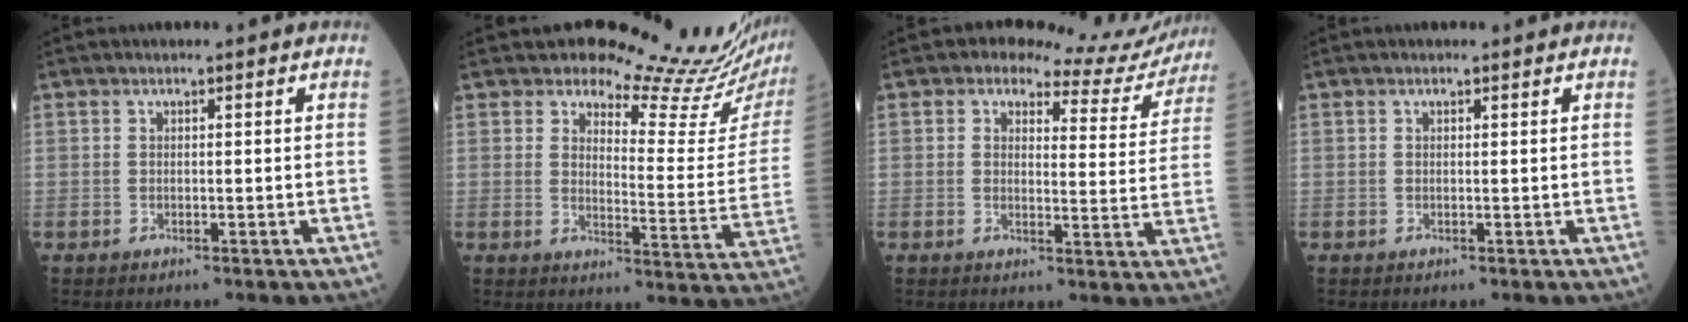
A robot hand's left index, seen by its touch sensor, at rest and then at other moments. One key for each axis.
{"total": 16.9, "fx": 16.5, "fy": 0.6, "fz": 3.6, "tx": -0.044, "ty": -0.111, "tz": 0.181}
{"total": 10.5, "fx": 9.8, "fy": 3.2, "fz": 2.1, "tx": -0.011, "ty": -0.002, "tz": 0.098}
{"total": 0.5, "fx": 0.4, "fy": 0.3, "fz": 0.0, "tx": 0.001, "ty": 0.006, "tz": 0.004}